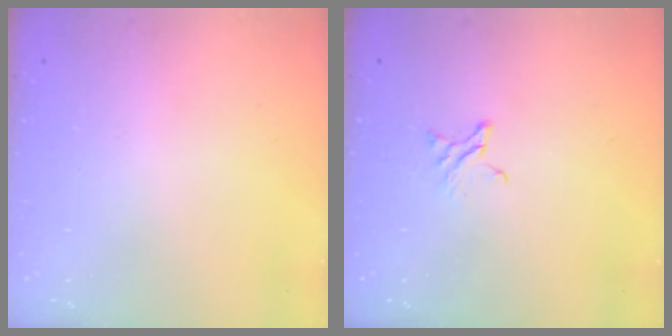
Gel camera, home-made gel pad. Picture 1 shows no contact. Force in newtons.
{"total": 2.0, "press": 2.0, "slide": 0.1}